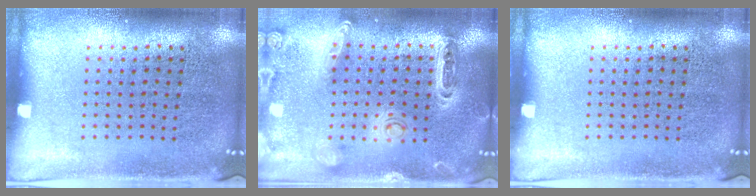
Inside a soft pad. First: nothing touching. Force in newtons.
{"total": 1.3, "press": 1.2, "slide": 0.2}
{"total": 0.0}